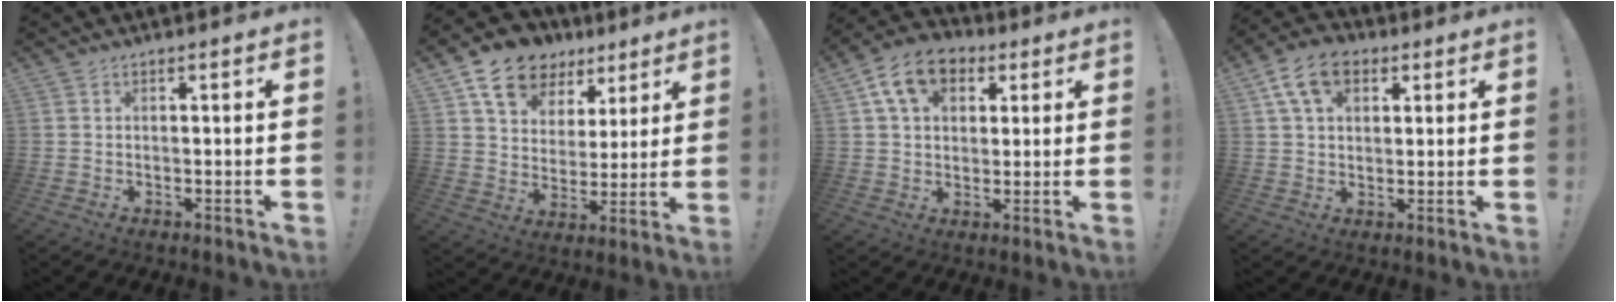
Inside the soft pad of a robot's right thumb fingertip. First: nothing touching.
{"total": 14.2, "force": [9.1, 9.4, 5.6], "torque": [-0.093, -0.051, 0.170]}
{"total": 12.0, "force": [5.0, 8.3, 7.0], "torque": [-0.118, -0.003, 0.096]}
{"total": 10.6, "force": [4.5, 6.7, 6.9], "torque": [-0.124, 0.007, 0.088]}